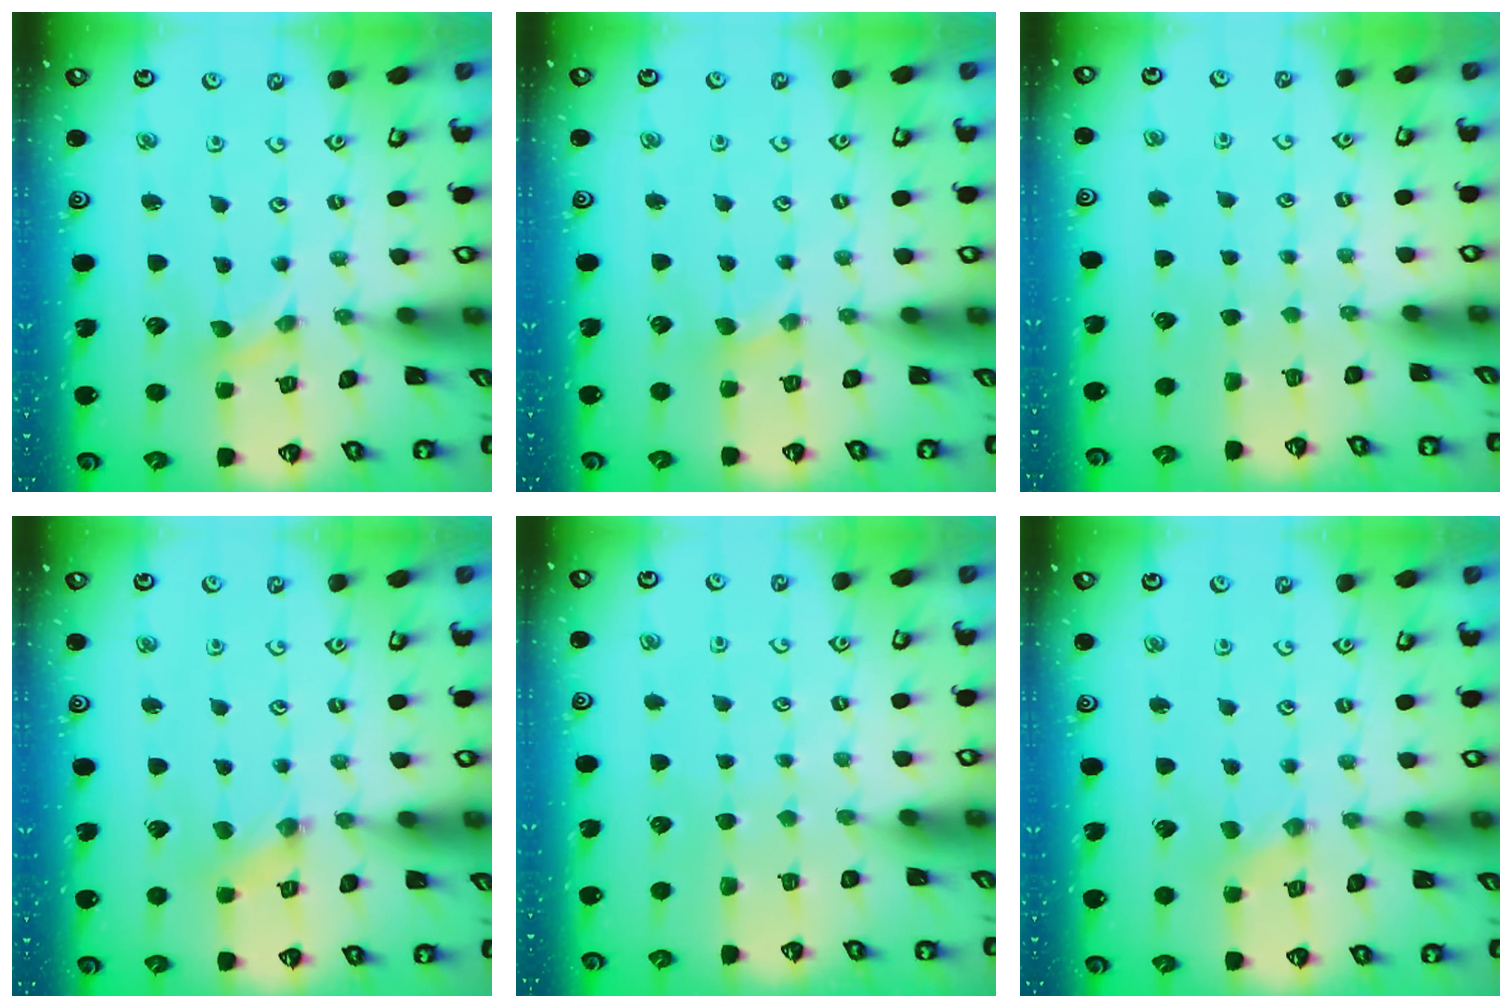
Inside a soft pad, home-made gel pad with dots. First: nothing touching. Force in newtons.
{"total": 1.1, "press": 1.1, "slide": 0.3}
{"total": 0.0}
{"total": 0.0}
{"total": 0.0}
{"total": 0.0}